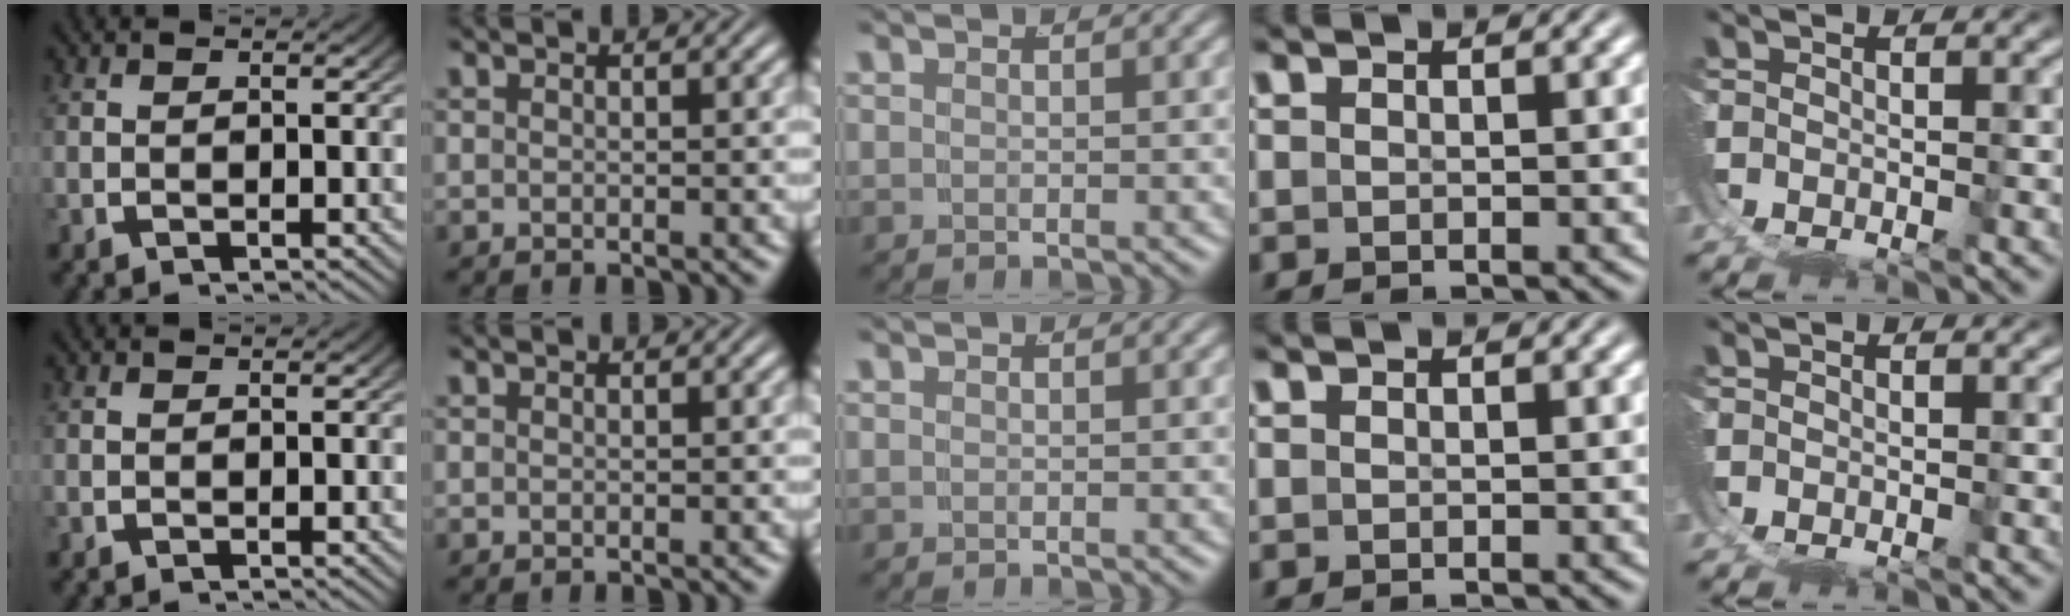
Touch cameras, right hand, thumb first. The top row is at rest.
{}